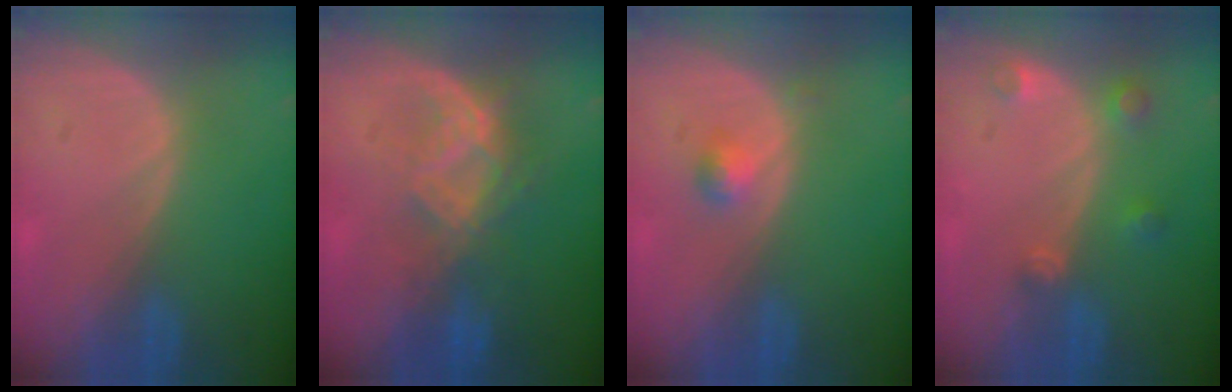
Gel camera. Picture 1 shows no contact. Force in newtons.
{"total": 7.0, "press": 6.8, "slide": 1.7}
{"total": 2.0, "press": 1.8, "slide": 0.8}
{"total": 3.3, "press": 3.0, "slide": 1.2}